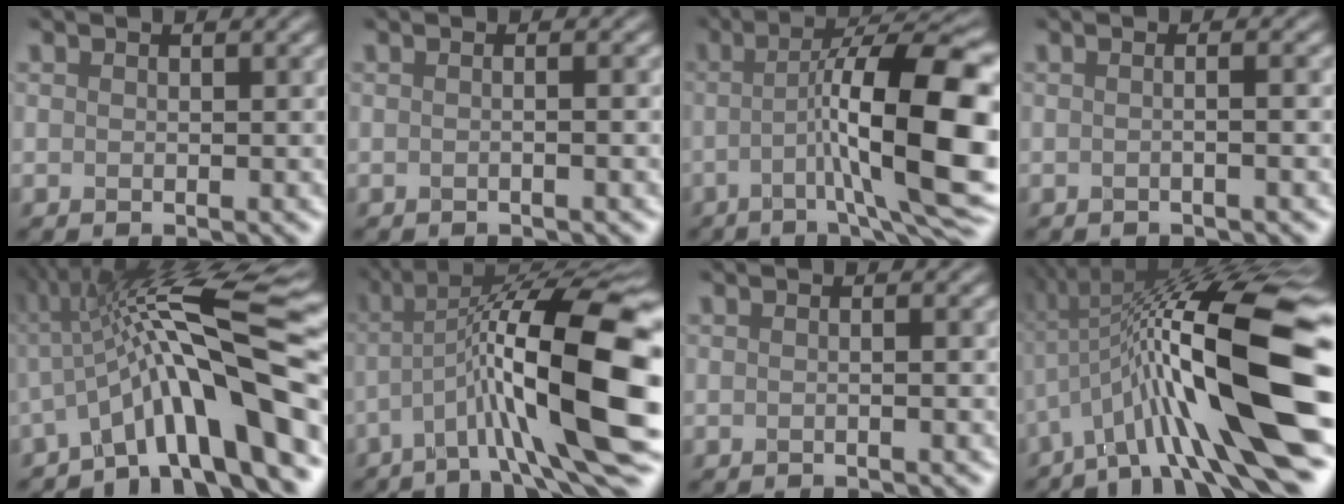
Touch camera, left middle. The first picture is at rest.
{"total": 1.8, "force": [0.1, 0.9, 1.5], "torque": [0.000, 0.010, -0.016]}
{"total": 12.5, "force": [-1.5, 2.4, 12.2], "torque": [-0.205, 0.018, 0.000]}
{"total": 1.9, "force": [-0.1, 0.8, 1.7], "torque": [-0.004, 0.009, -0.019]}
{"total": 11.8, "force": [-2.0, 1.8, 11.5], "torque": [-0.191, 0.036, -0.012]}
{"total": 13.9, "force": [-2.2, 4.0, 13.1], "torque": [-0.236, 0.035, -0.013]}
{"total": 1.5, "force": [0.2, 0.8, 1.2], "torque": [0.001, 0.009, -0.013]}
{"total": 13.4, "force": [-2.3, 2.5, 13.0], "torque": [-0.227, 0.029, -0.015]}